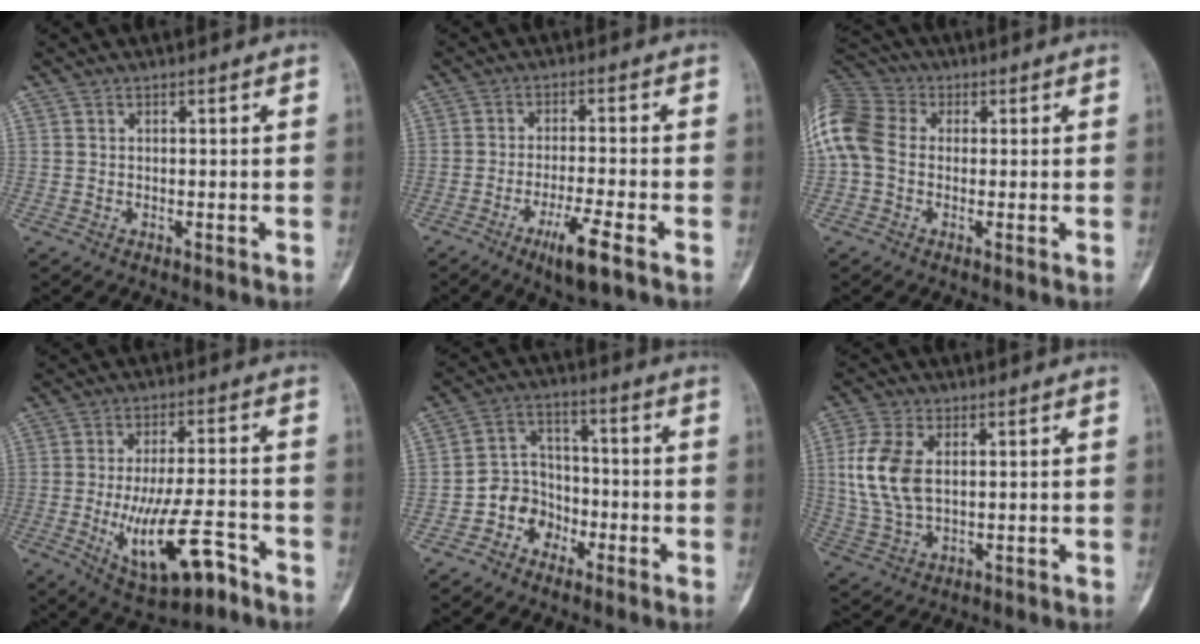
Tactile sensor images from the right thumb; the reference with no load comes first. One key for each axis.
{"total": 7.0, "fx": -3.8, "fy": 0.8, "fz": 5.8, "tx": -0.108, "ty": 0.007, "tz": -0.065}
{"total": 14.1, "fx": 0.8, "fy": 11.0, "fz": 8.9, "tx": -0.216, "ty": 0.034, "tz": 0.008}
{"total": 14.8, "fx": -6.0, "fy": 5.5, "fz": 12.3, "tx": -0.208, "ty": 0.024, "tz": -0.085}
{"total": 7.8, "fx": -3.7, "fy": 6.6, "fz": 2.2, "tx": 0.005, "ty": 0.047, "tz": -0.072}
{"total": 10.3, "fx": 1.7, "fy": 6.0, "fz": 8.2, "tx": -0.185, "ty": -0.001, "tz": 0.039}